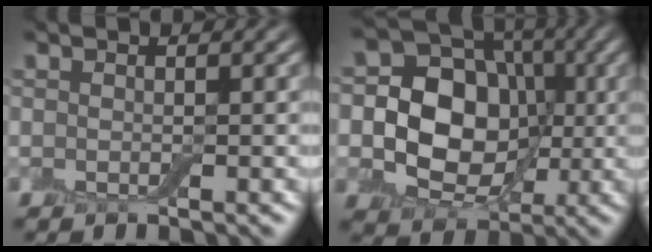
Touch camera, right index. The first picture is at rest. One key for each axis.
{"total": 12.1, "fx": 0.3, "fy": 9.7, "fz": 7.1, "tx": -0.103, "ty": 0.023, "tz": -0.023}